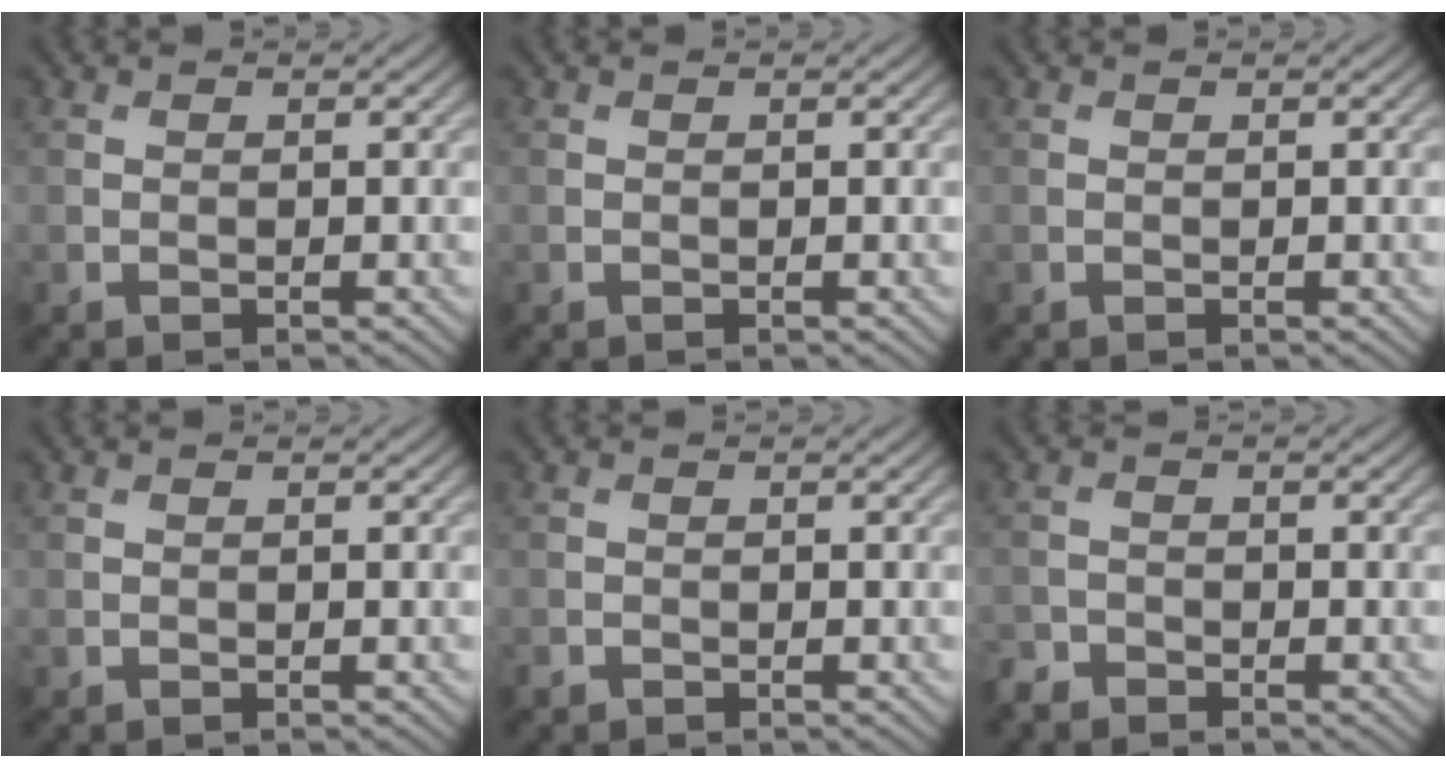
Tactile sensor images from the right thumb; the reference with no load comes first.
{"total": 0.0}
{"total": 0.0}
{"total": 0.0}
{"total": 0.6, "force": [-0.5, 0.3, 0.0], "torque": [-0.002, -0.004, -0.010]}
{"total": 1.7, "force": [-1.5, 0.7, 0.2], "torque": [-0.005, -0.003, -0.039]}